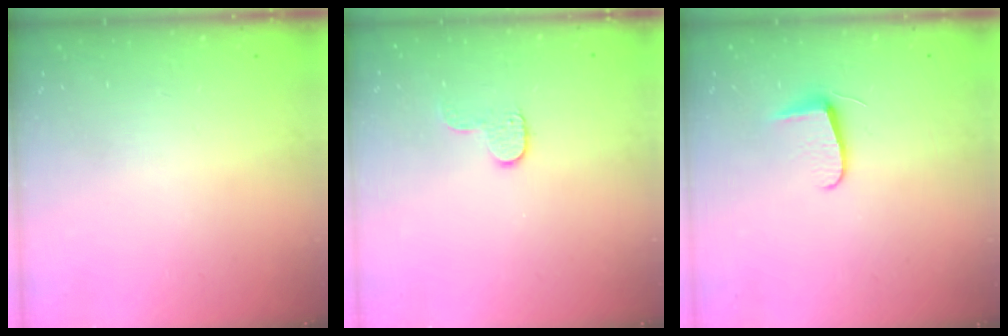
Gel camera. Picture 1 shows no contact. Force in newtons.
{"total": 7.4, "press": 7.4, "slide": 0.4}
{"total": 6.2, "press": 6.1, "slide": 0.7}